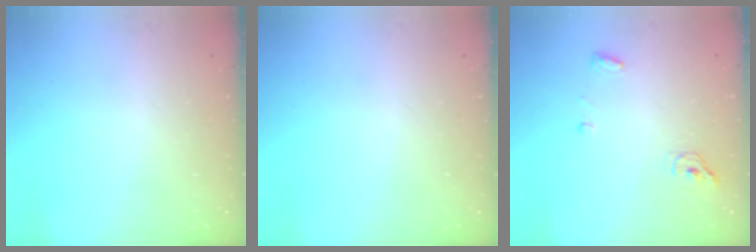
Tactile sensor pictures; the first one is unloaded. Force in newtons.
{"total": 0.0}
{"total": 5.4, "press": 5.3, "slide": 1.1}